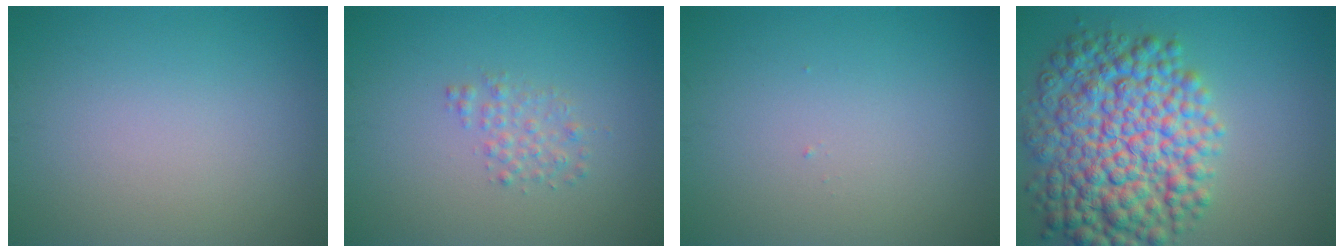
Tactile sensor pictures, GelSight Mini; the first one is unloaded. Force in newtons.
{"total": 1.6, "press": 1.6, "slide": 0.0}
{"total": 0.0}
{"total": 11.3, "press": 11.3, "slide": 0.1}